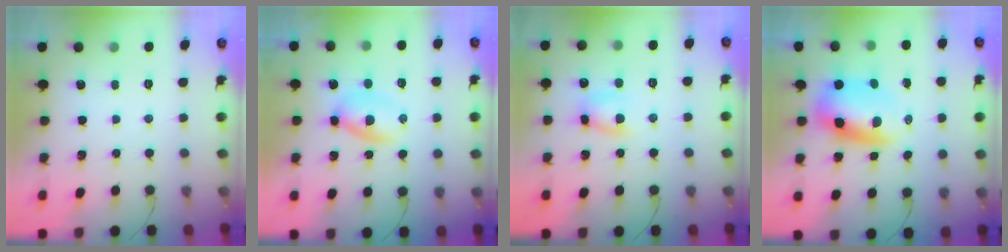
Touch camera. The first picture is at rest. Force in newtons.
{"total": 3.3, "press": 3.2, "slide": 1.1}
{"total": 6.3, "press": 6.3, "slide": 0.6}
{"total": 7.5, "press": 7.3, "slide": 2.0}